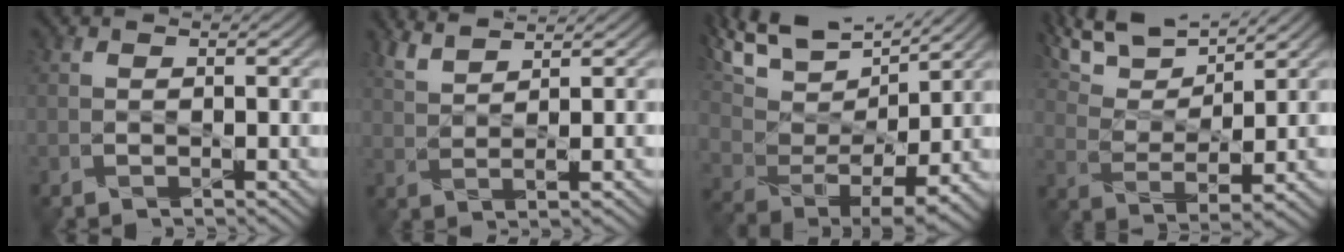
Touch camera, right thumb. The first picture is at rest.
{"total": 4.0, "force": [3.2, 0.6, 2.4], "torque": [-0.046, -0.001, 0.063]}
{"total": 14.2, "force": [10.1, 5.7, 8.3], "torque": [-0.210, 0.024, 0.173]}
{"total": 10.2, "force": [8.1, 2.5, 5.7], "torque": [-0.136, 0.017, 0.153]}